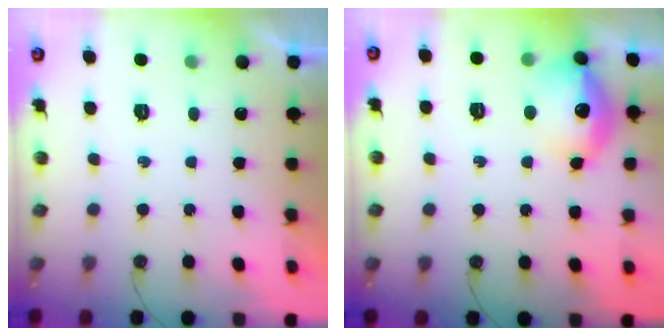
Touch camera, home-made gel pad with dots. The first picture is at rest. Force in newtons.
{"total": 14.7, "press": 14.6, "slide": 1.1}